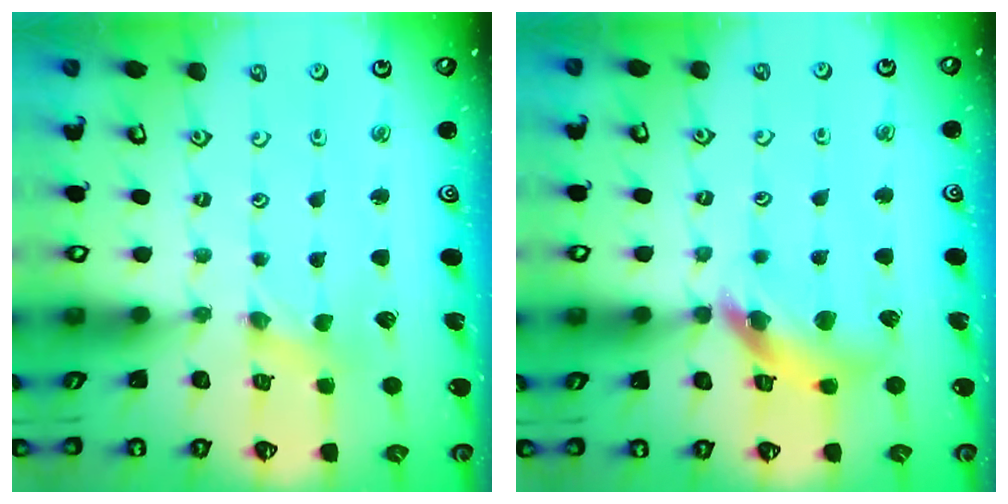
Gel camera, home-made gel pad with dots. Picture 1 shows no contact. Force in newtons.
{"total": 13.3, "press": 13.2, "slide": 1.6}